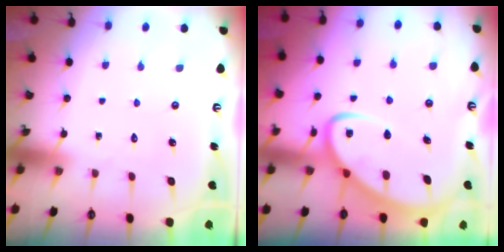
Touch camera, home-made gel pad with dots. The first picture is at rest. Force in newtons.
{"total": 6.6, "press": 6.5, "slide": 0.7}